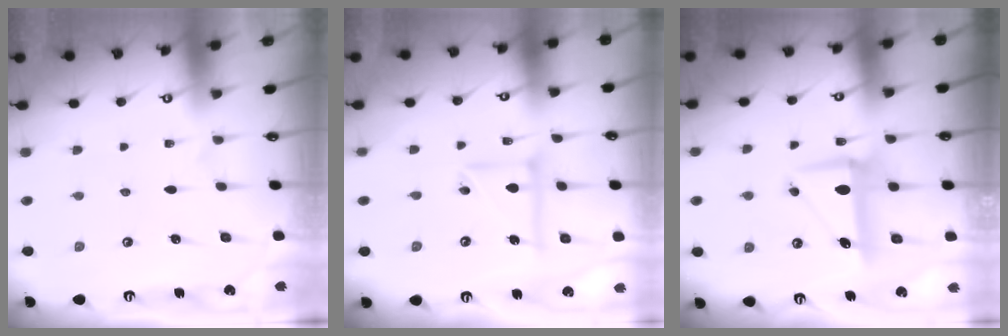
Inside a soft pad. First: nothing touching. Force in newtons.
{"total": 9.8, "press": 9.7, "slide": 1.3}
{"total": 8.1, "press": 8.0, "slide": 1.1}